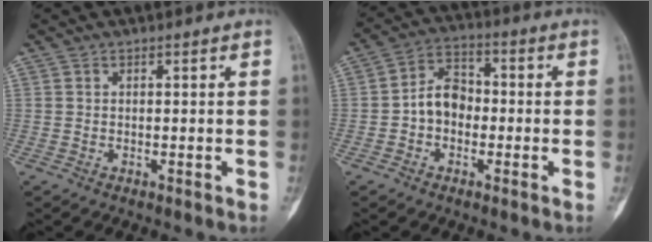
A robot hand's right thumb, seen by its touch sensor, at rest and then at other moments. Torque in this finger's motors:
{"motor_torque": [0.08, 0.09, 0.03, -0.02, 0.03]}